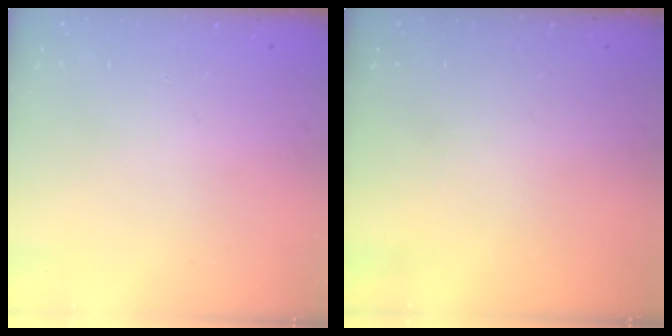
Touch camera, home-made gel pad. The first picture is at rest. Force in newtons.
{"total": 0.0}